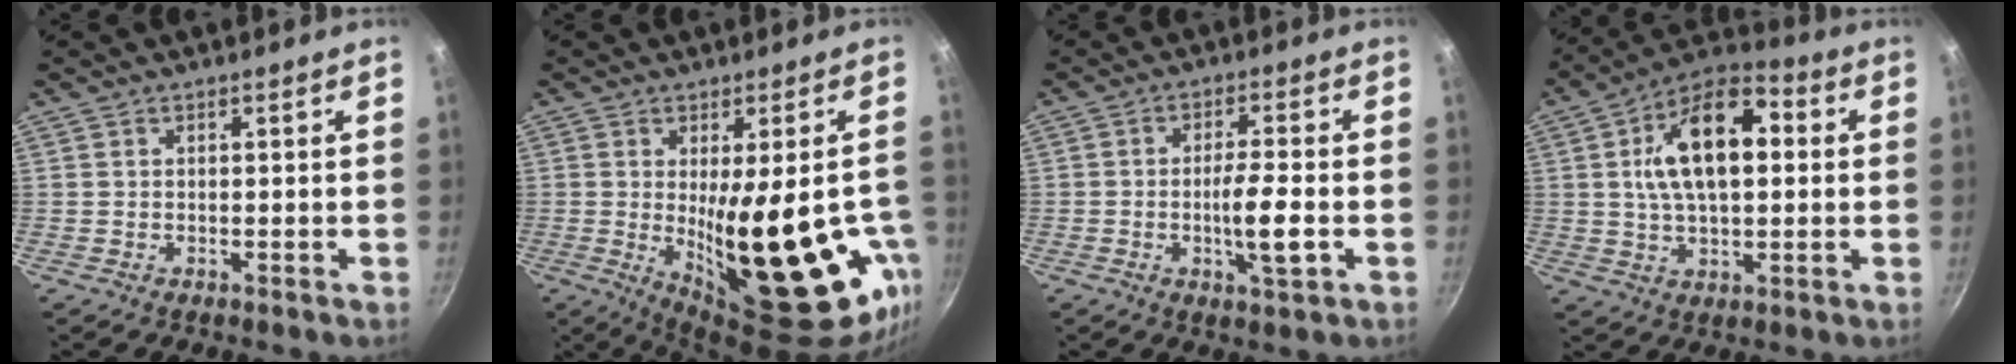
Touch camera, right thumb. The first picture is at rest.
{"total": 23.2, "force": [-4.3, 7.7, 21.5], "torque": [-0.282, -0.028, -0.034]}
{"total": 7.3, "force": [-1.8, 1.2, 6.9], "torque": [-0.124, 0.009, -0.031]}
{"total": 16.8, "force": [2.6, 9.2, 13.8], "torque": [-0.205, 0.021, 0.031]}